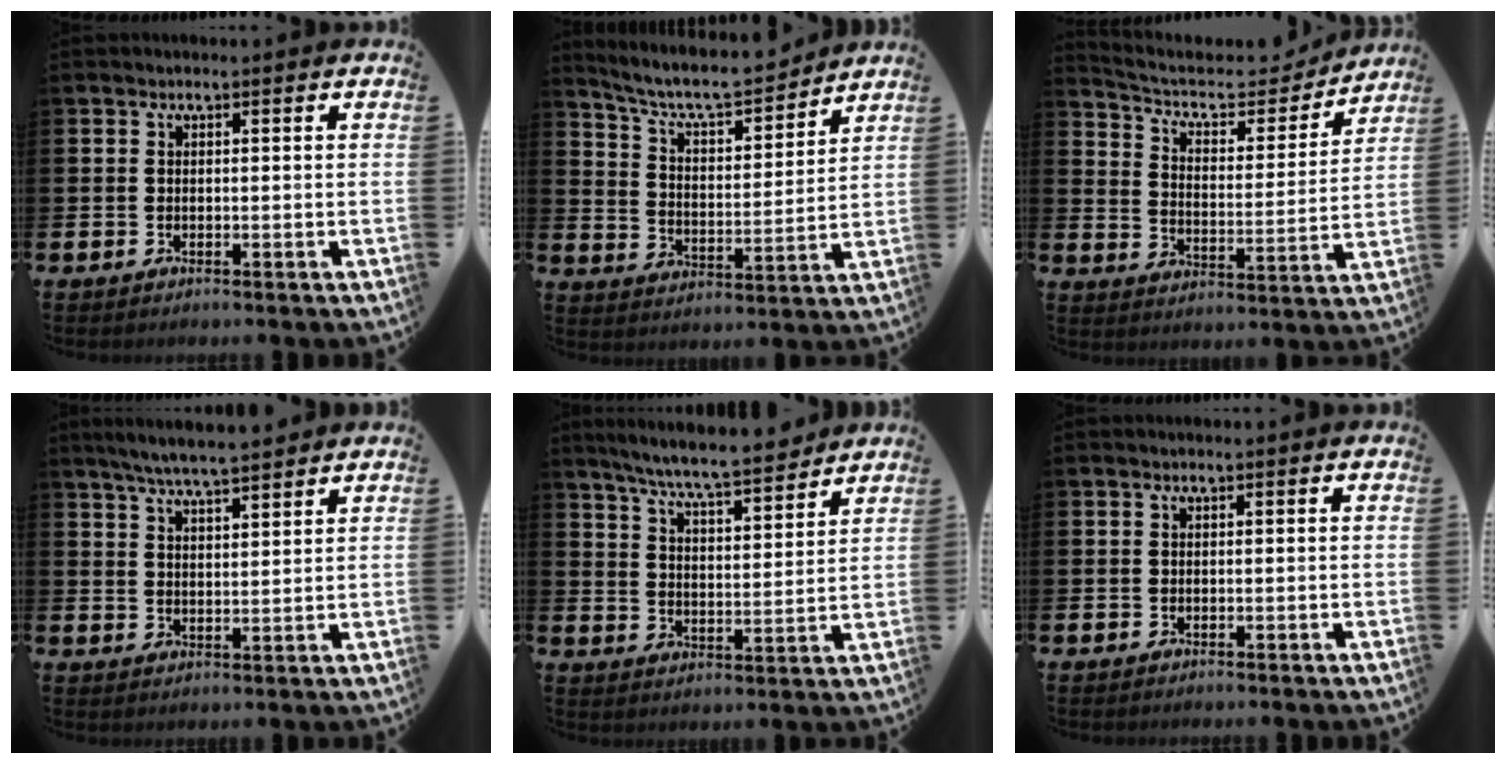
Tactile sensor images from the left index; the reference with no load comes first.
{"total": 7.8, "force": [7.2, 1.6, 2.6], "torque": [-0.077, -0.054, 0.122]}
{"total": 7.1, "force": [6.3, 2.4, 2.1], "torque": [-0.071, -0.046, 0.103]}
{"total": 5.8, "force": [5.5, 0.3, 1.9], "torque": [-0.047, -0.022, 0.098]}
{"total": 8.0, "force": [7.5, 0.4, 2.8], "torque": [-0.085, -0.048, 0.130]}
{"total": 0.0}